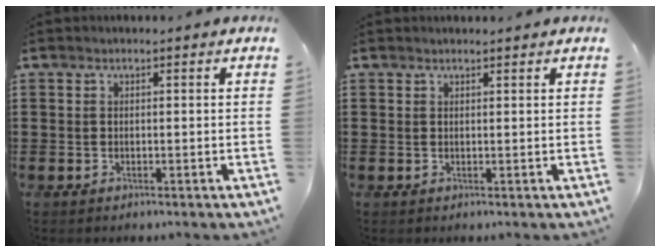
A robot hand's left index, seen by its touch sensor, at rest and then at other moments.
{"total": 0.6, "force": [0.6, 0.1, 0.0], "torque": [-0.002, -0.001, 0.013]}